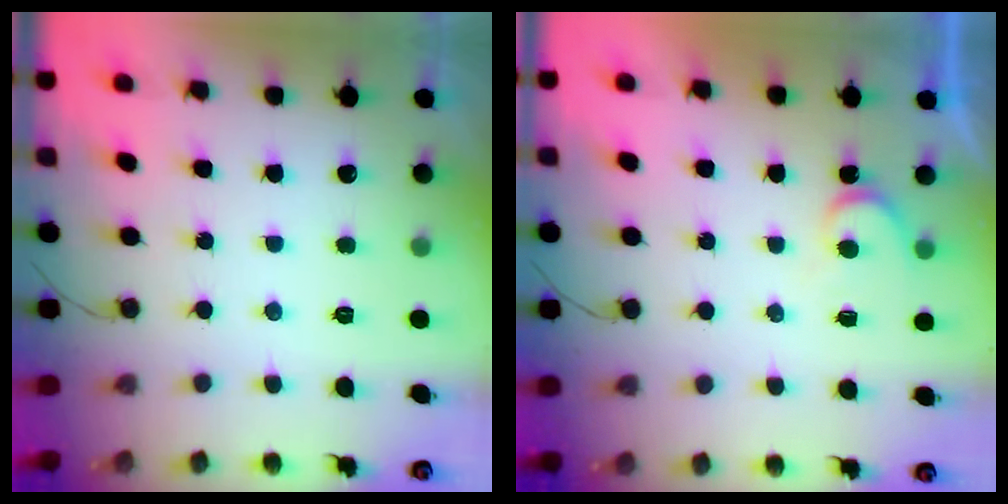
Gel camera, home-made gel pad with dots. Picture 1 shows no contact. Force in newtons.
{"total": 3.7, "press": 3.7, "slide": 0.2}